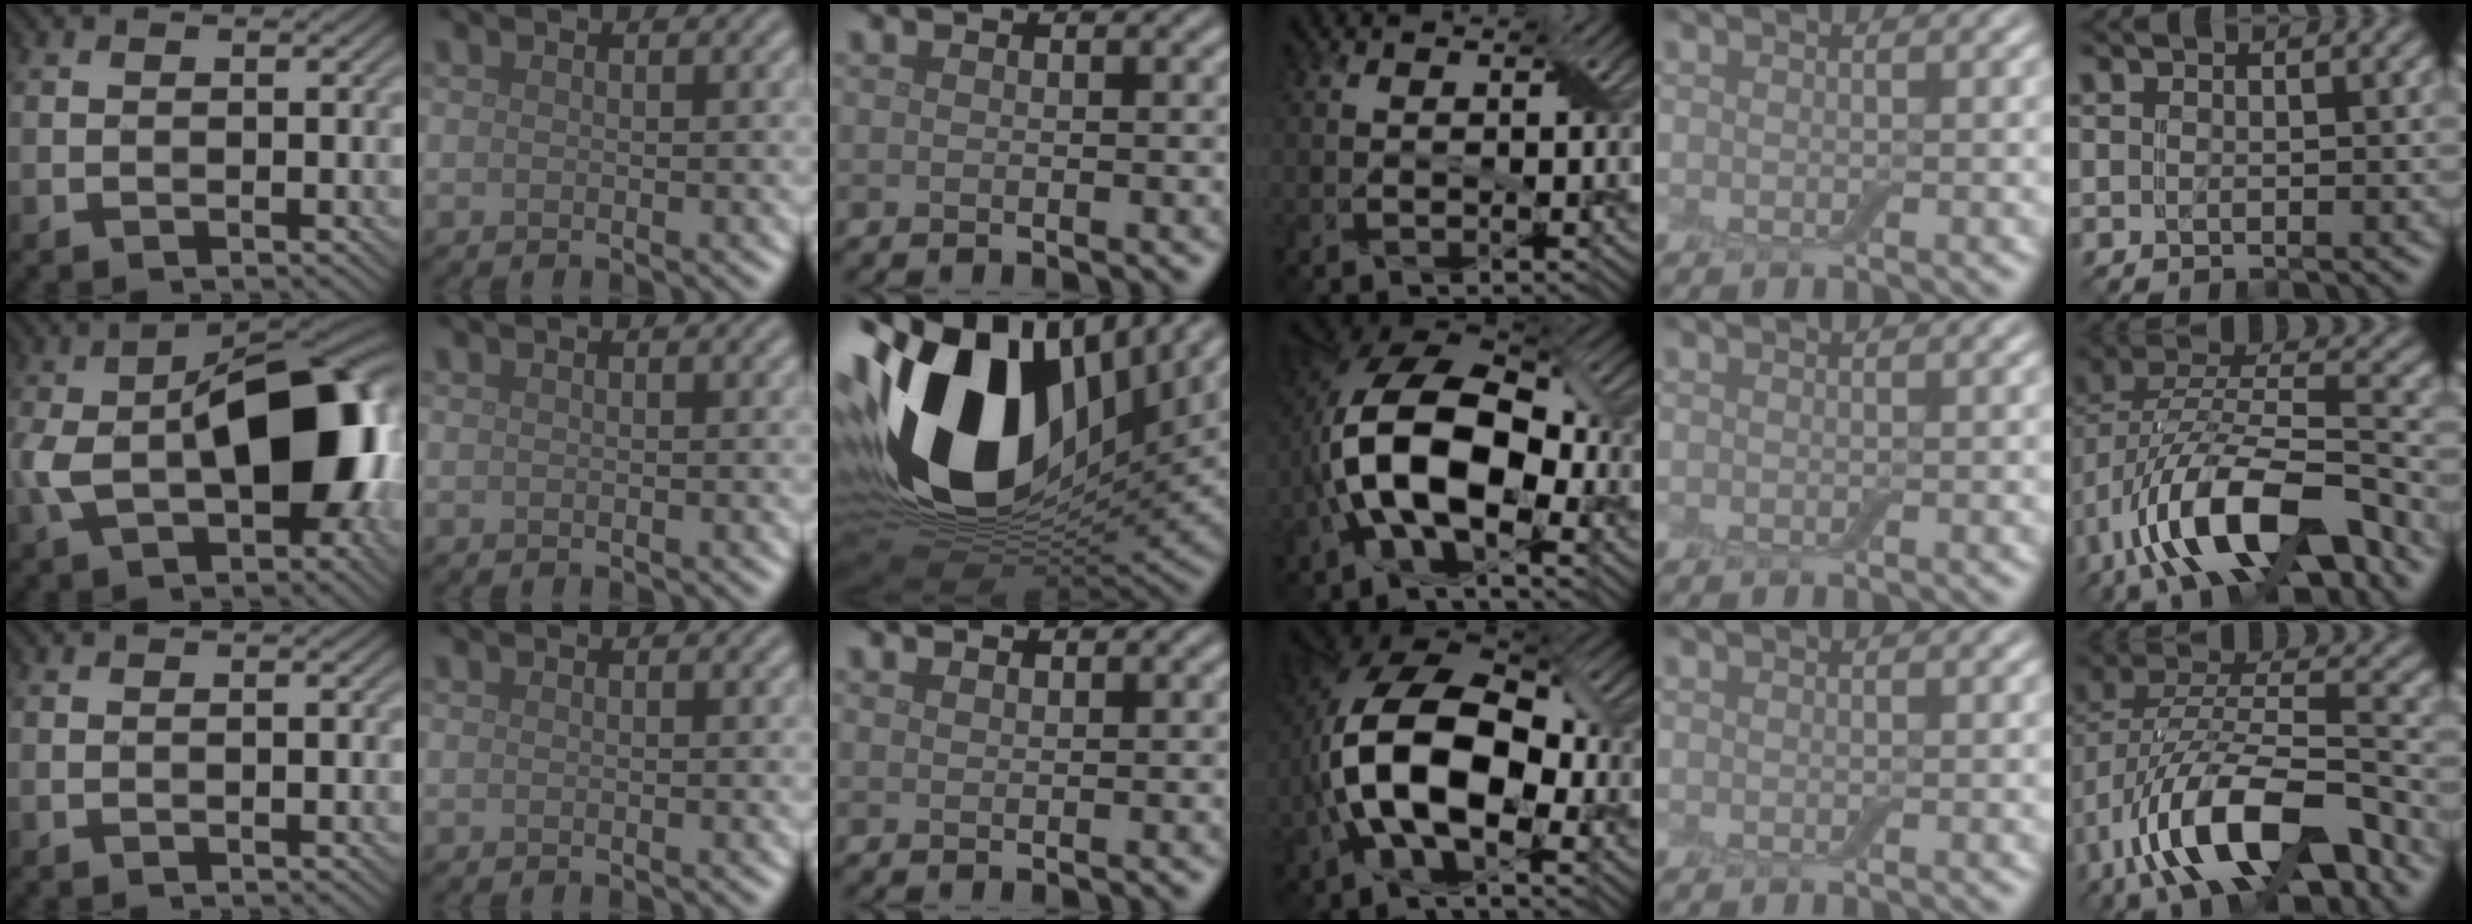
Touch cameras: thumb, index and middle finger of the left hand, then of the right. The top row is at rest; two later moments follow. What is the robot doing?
{"motion": "extract", "object": "airpods case & airpods"}